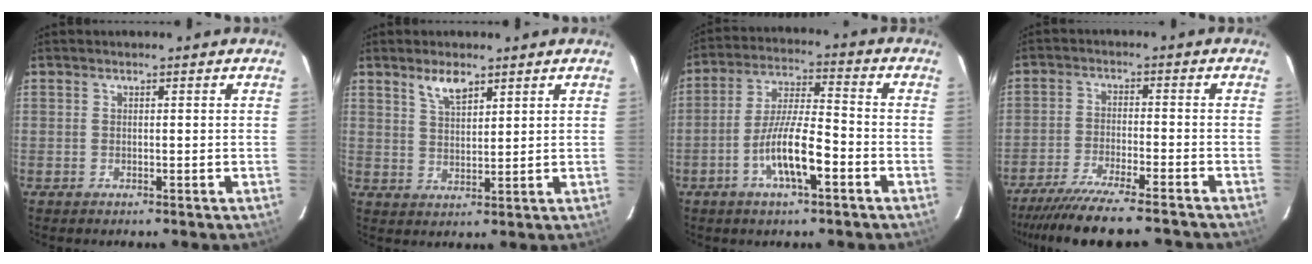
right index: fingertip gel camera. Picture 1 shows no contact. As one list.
[{"total": 4.6, "force": [3.3, 1.6, 2.7], "torque": [-0.050, 0.001, 0.063]}, {"total": 10.2, "force": [-4.6, 2.1, 8.9], "torque": [-0.176, -0.003, -0.082]}, {"total": 16.1, "force": [-14.3, 1.7, 7.3], "torque": [-0.153, -0.028, -0.226]}]